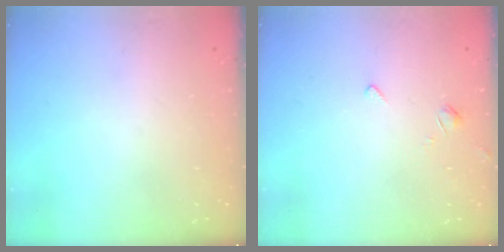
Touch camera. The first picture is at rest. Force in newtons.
{"total": 1.7, "press": 1.6, "slide": 0.5}